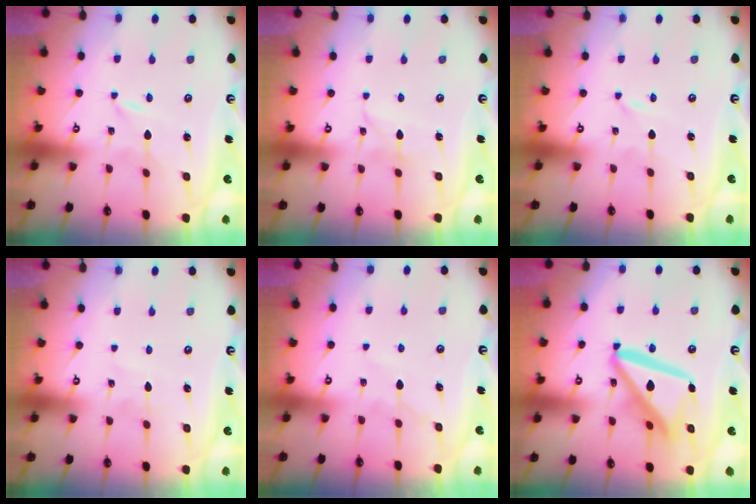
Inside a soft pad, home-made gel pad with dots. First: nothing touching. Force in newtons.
{"total": 3.1, "press": 3.1, "slide": 0.1}
{"total": 0.0}
{"total": 2.0, "press": 2.0, "slide": 0.1}
{"total": 6.3, "press": 6.3, "slide": 0.5}
{"total": 18.0, "press": 17.9, "slide": 2.0}